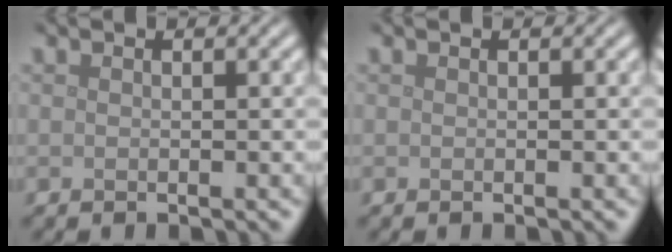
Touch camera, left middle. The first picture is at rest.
{"total": 0.0}